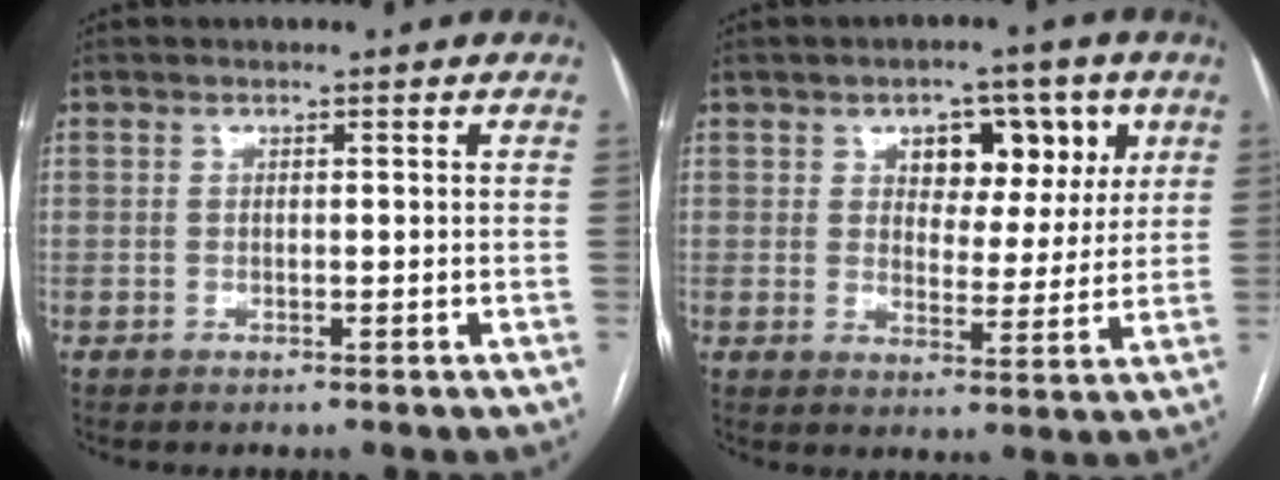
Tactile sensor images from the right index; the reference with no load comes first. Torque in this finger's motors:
{"motor_torque": [0.54, 0.47, 0.25, 0.06]}